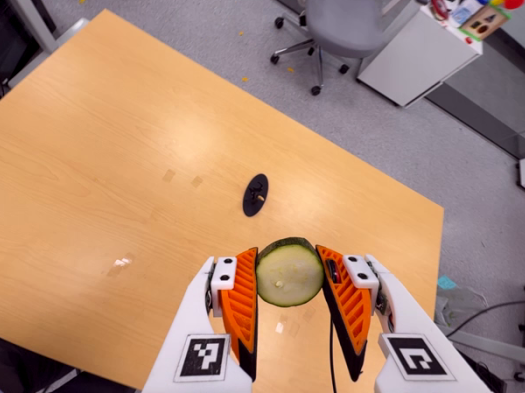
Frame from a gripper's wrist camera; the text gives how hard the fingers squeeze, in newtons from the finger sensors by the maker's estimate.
{"total": 11.0, "left": 10.1, "right": 11.8}